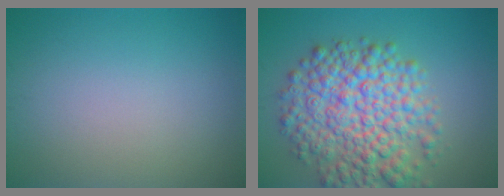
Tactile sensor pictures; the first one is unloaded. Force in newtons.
{"total": 9.1, "press": 9.1, "slide": 0.3}